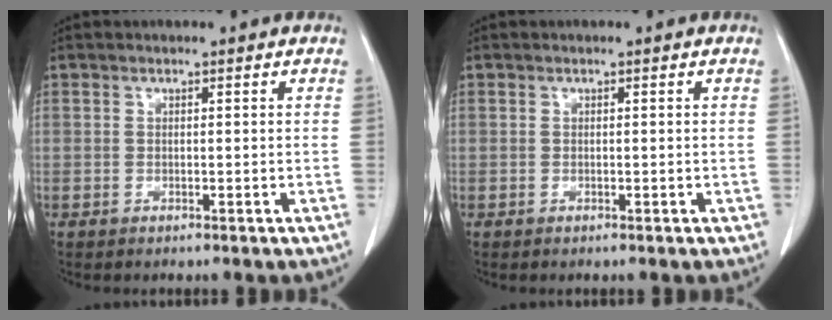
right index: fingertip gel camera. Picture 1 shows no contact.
{"total": 0.0}